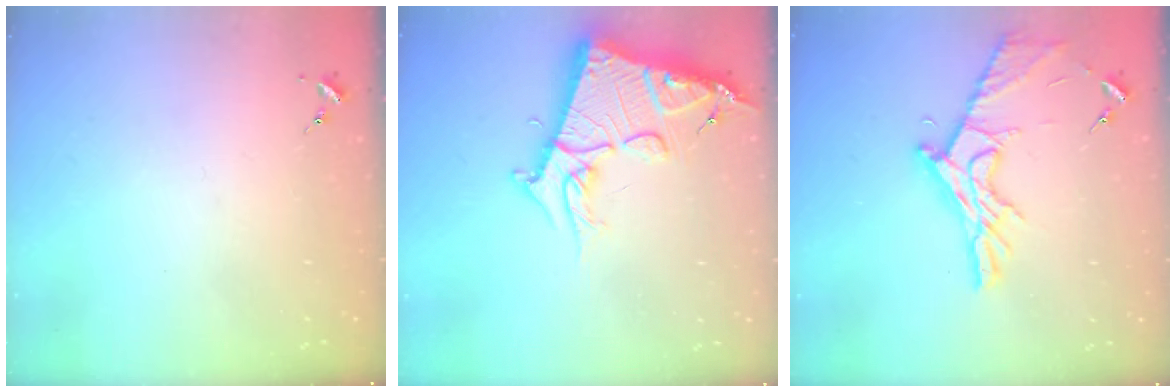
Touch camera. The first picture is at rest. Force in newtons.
{"total": 18.5, "press": 18.4, "slide": 1.8}
{"total": 13.9, "press": 13.9, "slide": 0.7}